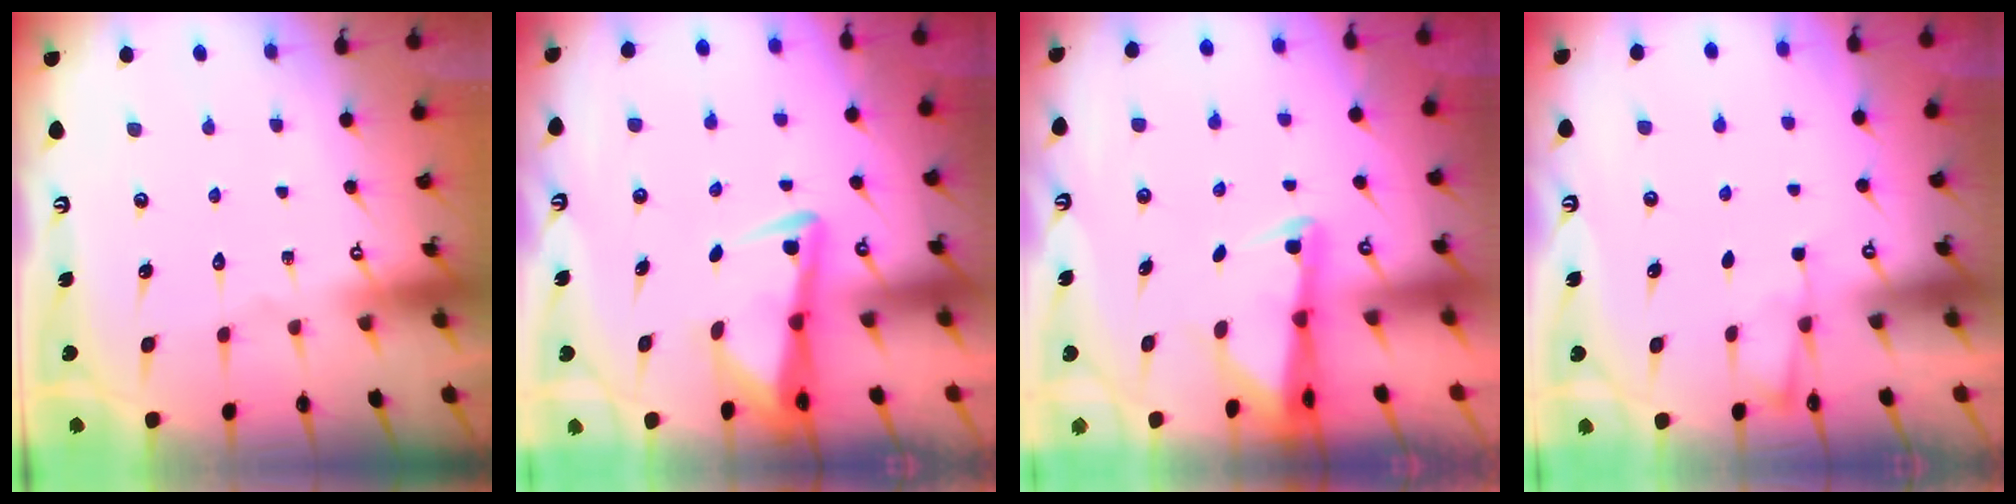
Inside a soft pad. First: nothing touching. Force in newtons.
{"total": 3.8, "press": 3.7, "slide": 0.6}
{"total": 2.6, "press": 2.5, "slide": 0.5}
{"total": 2.4, "press": 2.4, "slide": 0.4}